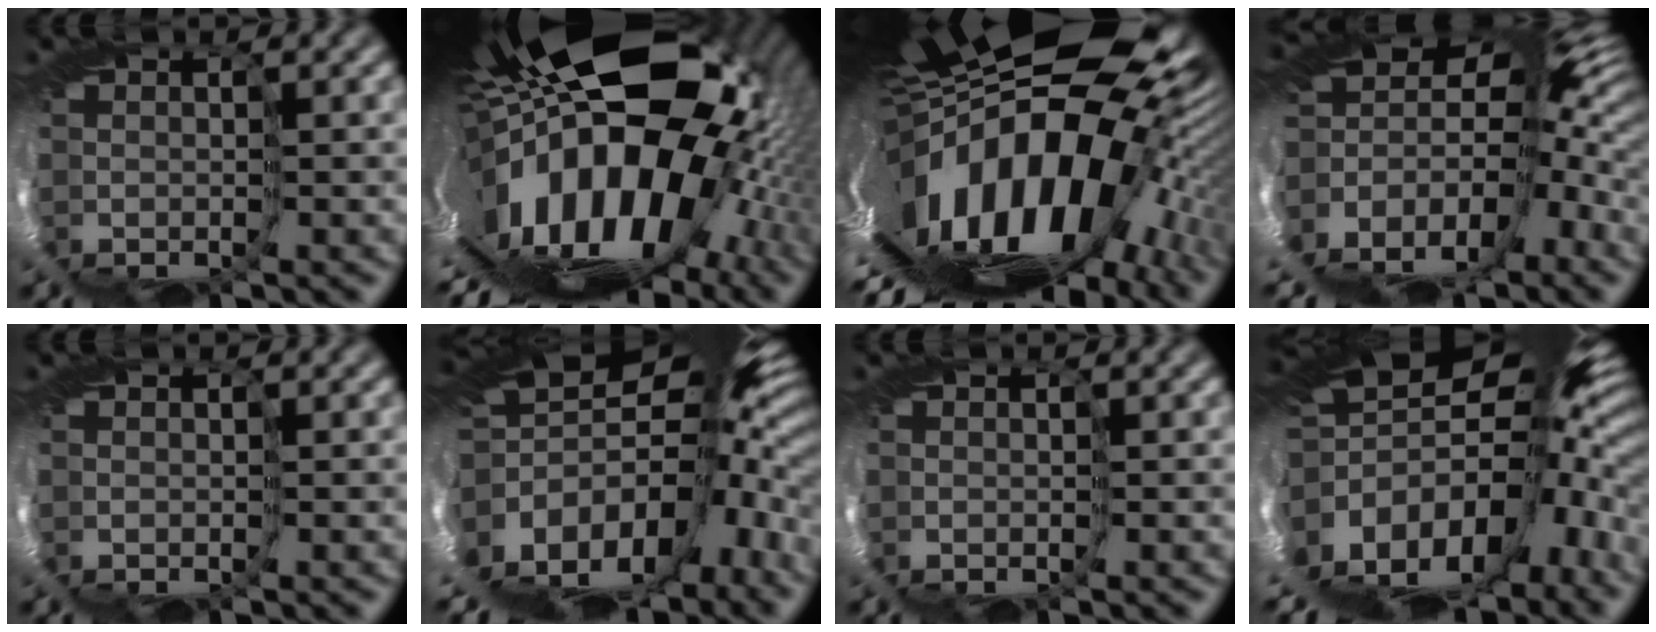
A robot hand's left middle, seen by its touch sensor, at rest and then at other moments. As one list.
[{"total": 20.5, "force": [-0.9, 12.5, 16.2], "torque": [-0.288, -0.047, -0.050]}, {"total": 19.1, "force": [-2.1, 11.1, 15.4], "torque": [-0.251, -0.058, -0.061]}, {"total": 13.1, "force": [-4.3, 7.1, 10.1], "torque": [-0.145, -0.010, -0.058]}, {"total": 0.0}, {"total": 14.9, "force": [-4.2, 8.2, 11.7], "torque": [-0.204, -0.056, -0.058]}, {"total": 0.0}, {"total": 16.6, "force": [-5.1, 9.3, 12.7], "torque": [-0.226, -0.061, -0.076]}]